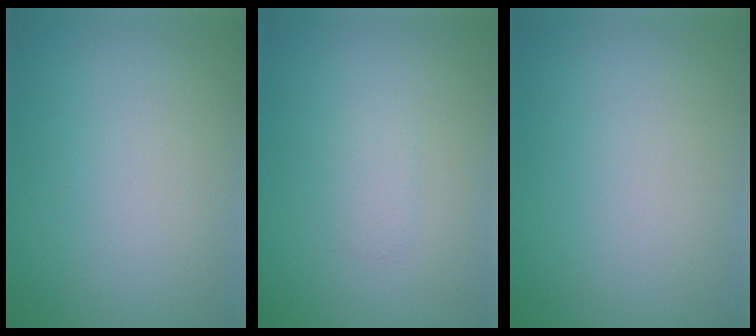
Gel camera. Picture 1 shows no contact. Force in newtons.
{"total": 1.0, "press": 1.0, "slide": 0.0}
{"total": 0.0}